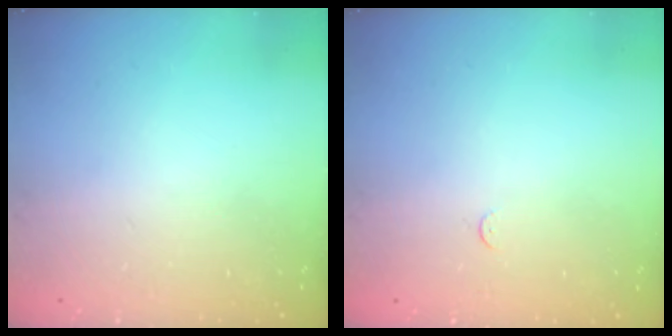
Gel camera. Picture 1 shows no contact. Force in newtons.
{"total": 2.3, "press": 2.3, "slide": 0.3}